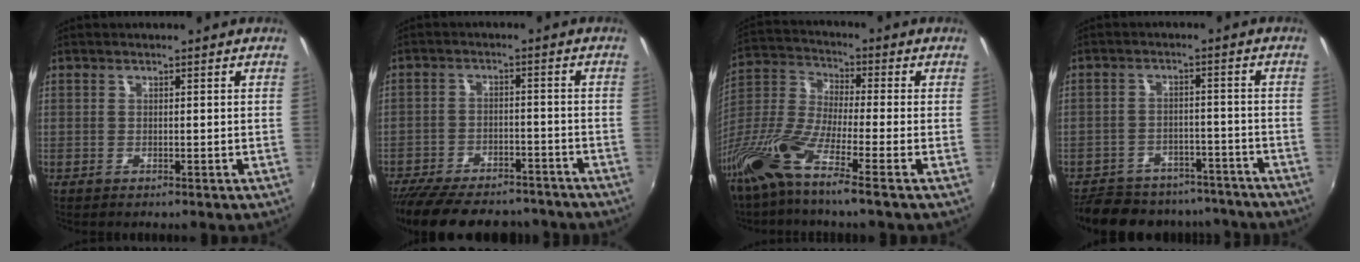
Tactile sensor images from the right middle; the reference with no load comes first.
{"total": 18.5, "force": [-15.3, 6.9, 7.7], "torque": [-0.172, -0.008, -0.215]}
{"total": 12.6, "force": [-8.0, 0.5, 9.7], "torque": [-0.206, -0.022, -0.166]}
{"total": 19.8, "force": [-16.7, 8.2, 6.8], "torque": [-0.154, 0.020, -0.216]}